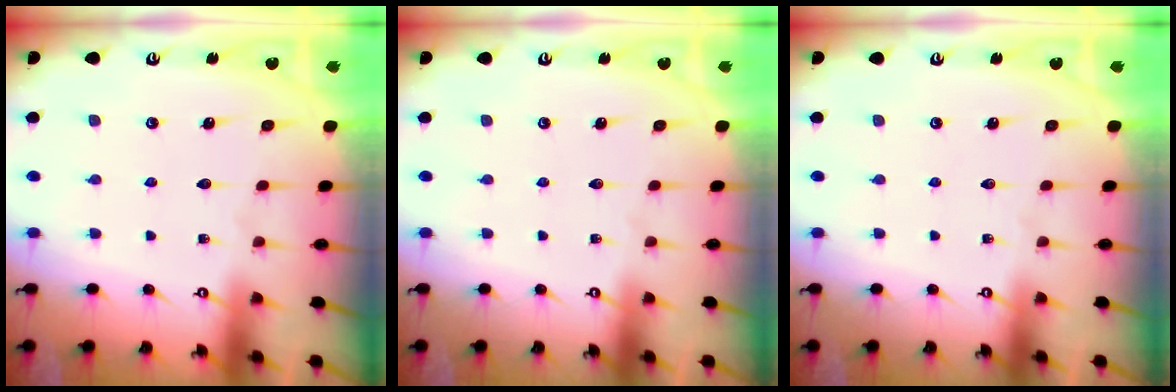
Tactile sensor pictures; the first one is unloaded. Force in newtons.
{"total": 0.0}
{"total": 0.0}